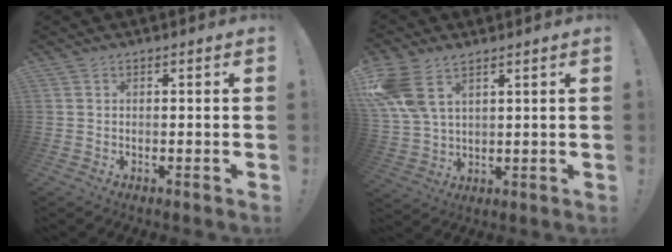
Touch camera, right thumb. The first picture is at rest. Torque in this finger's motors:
{"motor_torque": [0.37, 0.77, 0.46, 0.16, 0.33]}